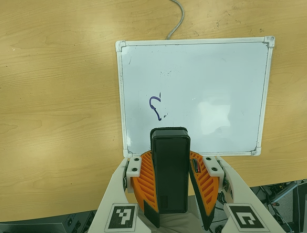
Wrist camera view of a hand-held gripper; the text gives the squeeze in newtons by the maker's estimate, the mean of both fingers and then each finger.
{"total": 9.8, "left": 9.0, "right": 10.6}